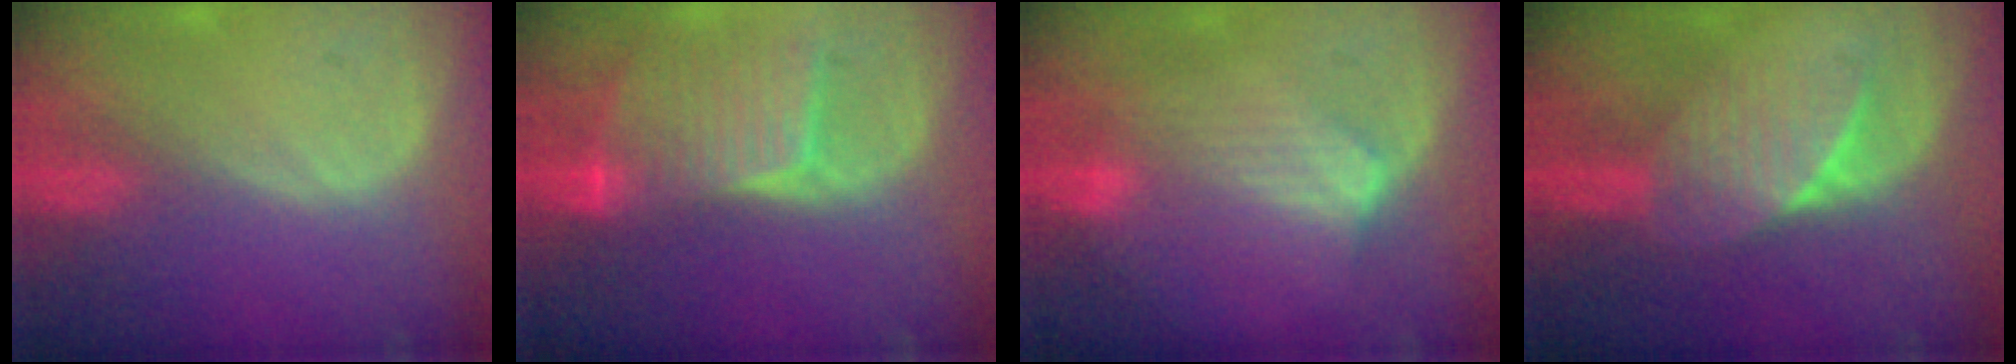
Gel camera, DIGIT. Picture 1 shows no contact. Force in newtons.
{"total": 8.4, "press": 7.7, "slide": 3.3}
{"total": 7.4, "press": 6.6, "slide": 3.2}
{"total": 7.2, "press": 6.4, "slide": 3.3}